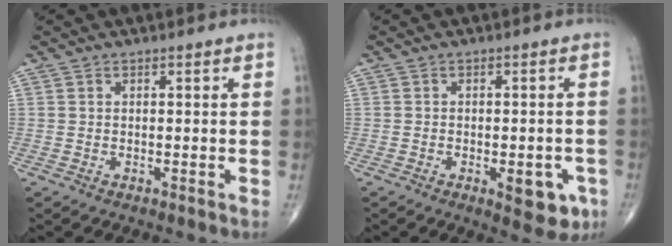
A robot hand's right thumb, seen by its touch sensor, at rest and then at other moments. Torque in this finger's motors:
{"motor_torque": [0.79, 0.46, 0.29, -0.50, 0.15]}